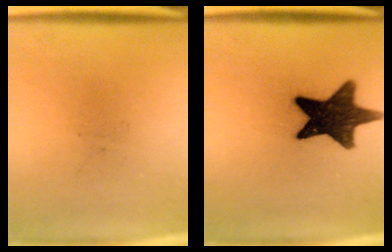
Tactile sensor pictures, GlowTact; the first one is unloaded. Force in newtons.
{"total": 14.8}